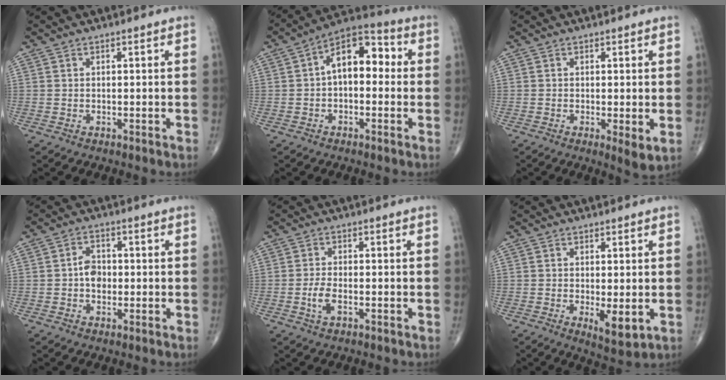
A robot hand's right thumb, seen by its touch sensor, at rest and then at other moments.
{"total": 11.0, "force": [0.6, 6.4, 8.9], "torque": [-0.114, 0.038, -0.006]}
{"total": 3.2, "force": [-0.4, 0.8, 3.1], "torque": [-0.054, -0.014, -0.009]}
{"total": 4.0, "force": [-0.4, 2.9, 2.6], "torque": [-0.030, 0.010, -0.014]}
{"total": 3.3, "force": [-1.2, 1.5, 2.7], "torque": [-0.059, 0.007, -0.022]}
{"total": 5.1, "force": [-0.9, 1.8, 4.7], "torque": [-0.070, -0.017, -0.007]}